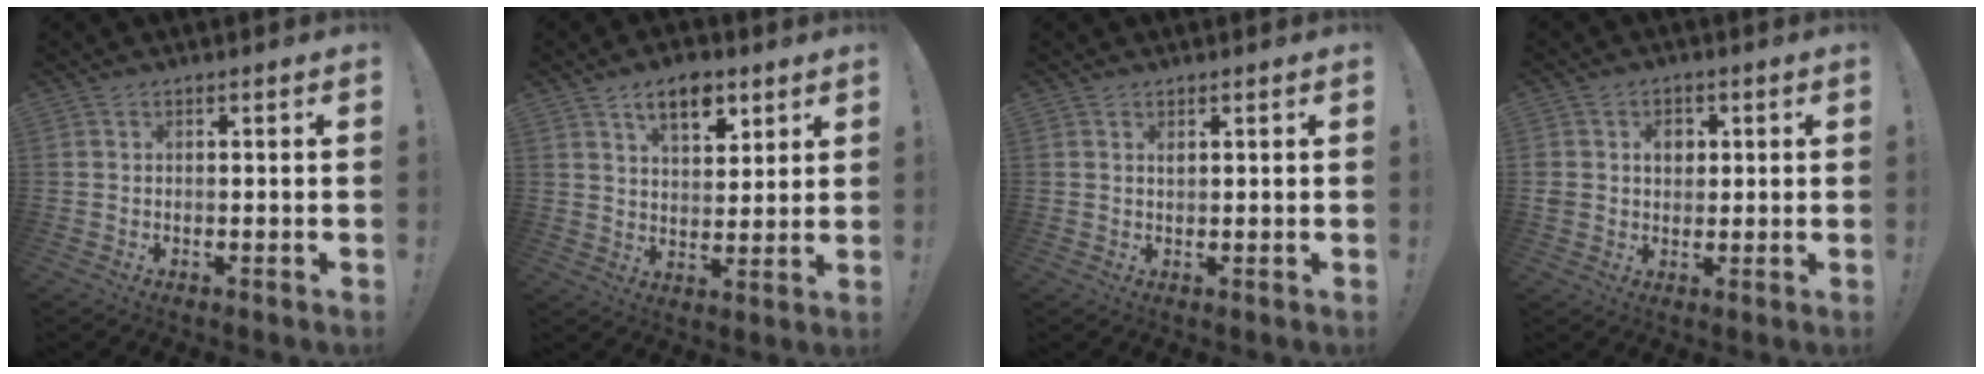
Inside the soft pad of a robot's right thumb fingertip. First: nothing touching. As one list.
[{"total": 9.8, "force": [5.8, 5.0, 6.0], "torque": [-0.084, -0.027, 0.102]}, {"total": 0.7, "force": [0.5, 0.2, 0.5], "torque": [-0.001, -0.004, 0.007]}, {"total": 5.1, "force": [1.2, 4.4, 2.3], "torque": [-0.027, -0.001, 0.017]}]